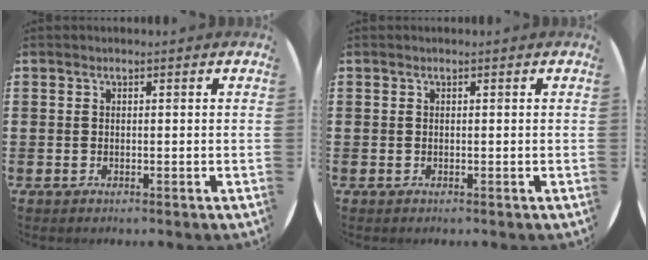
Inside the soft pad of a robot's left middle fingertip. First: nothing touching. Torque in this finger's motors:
{"motor_torque": [-0.20, -0.09, 0.01, 0.00]}